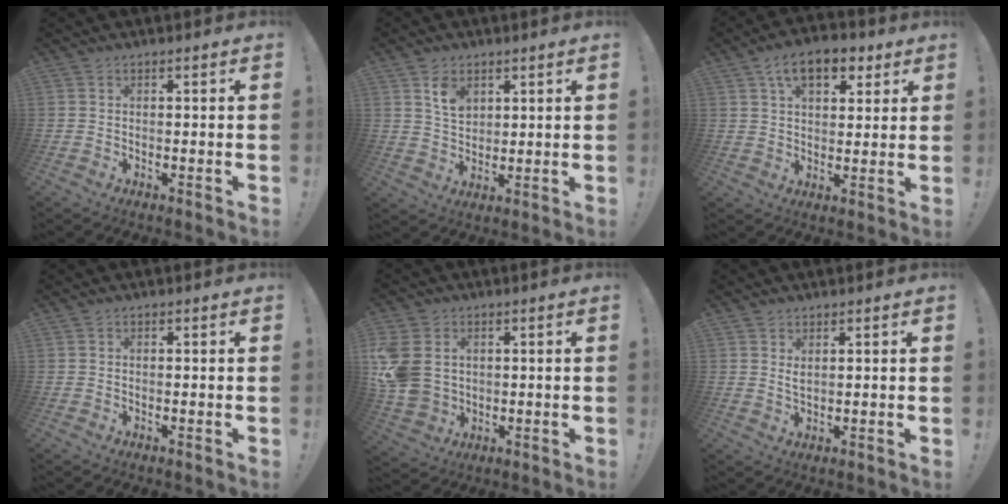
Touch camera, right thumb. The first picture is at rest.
{"total": 7.0, "force": [3.9, 4.7, 3.4], "torque": [-0.042, -0.021, 0.071]}
{"total": 11.4, "force": [5.6, 6.6, 7.4], "torque": [-0.107, -0.007, 0.100]}
{"total": 0.0}
{"total": 12.1, "force": [2.3, 9.5, 7.2], "torque": [-0.141, -0.007, 0.047]}
{"total": 2.1, "force": [1.3, 0.8, 1.4], "torque": [-0.016, -0.010, 0.021]}